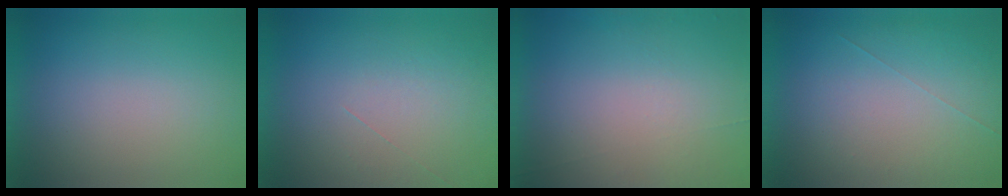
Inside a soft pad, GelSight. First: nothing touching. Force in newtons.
{"total": 1.2}
{"total": 4.5}
{"total": 1.0}